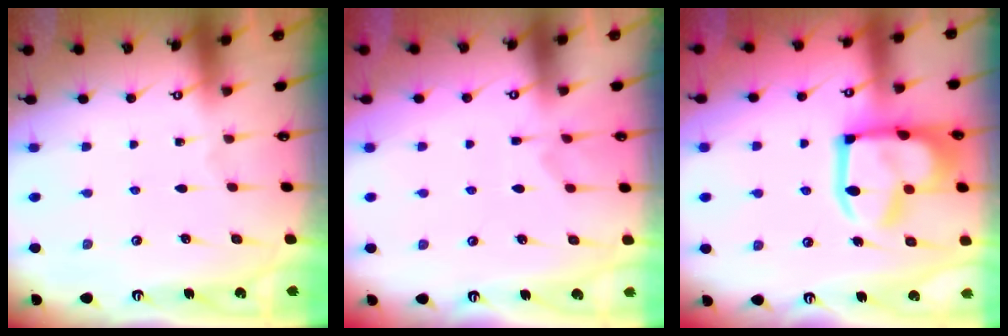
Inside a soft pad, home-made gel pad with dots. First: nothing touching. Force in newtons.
{"total": 3.7, "press": 3.4, "slide": 1.4}
{"total": 18.7, "press": 18.6, "slide": 1.7}